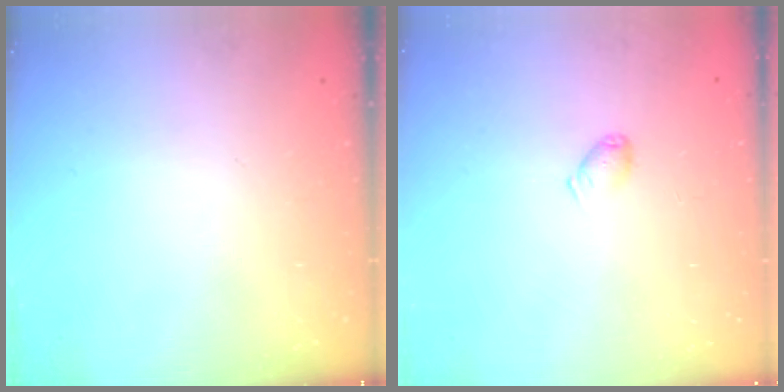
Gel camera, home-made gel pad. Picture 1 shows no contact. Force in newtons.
{"total": 3.6, "press": 3.5, "slide": 0.6}